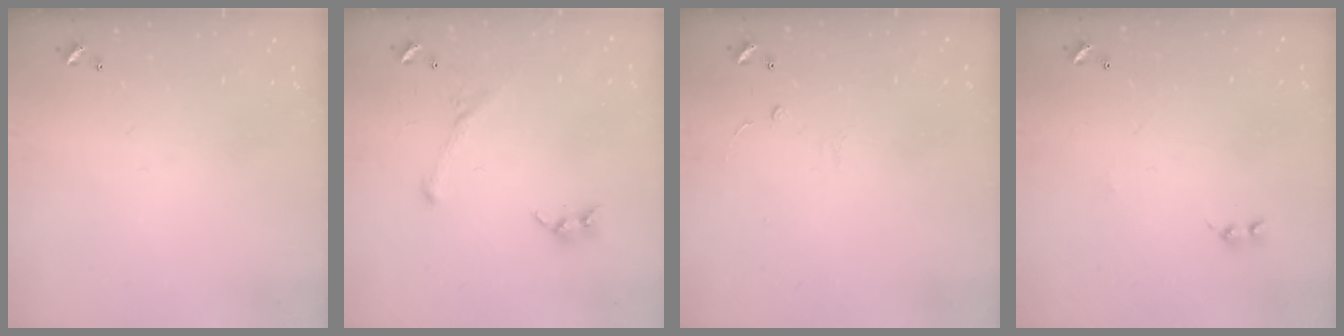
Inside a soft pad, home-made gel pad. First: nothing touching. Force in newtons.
{"total": 2.8, "press": 2.6, "slide": 1.0}
{"total": 1.6, "press": 1.5, "slide": 0.4}
{"total": 0.0}